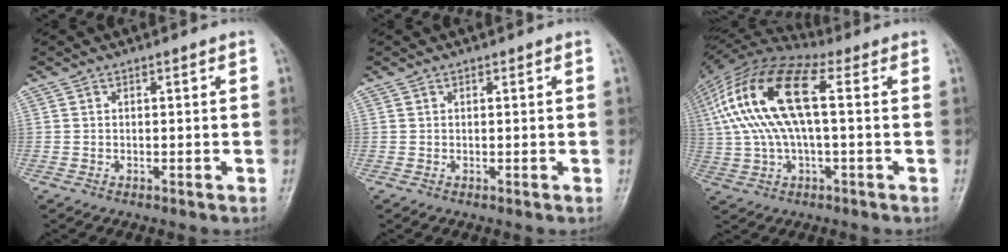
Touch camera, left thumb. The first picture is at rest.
{"total": 0.0}
{"total": 18.6, "force": [2.5, 7.7, 16.8], "torque": [-0.352, 0.039, 0.039]}